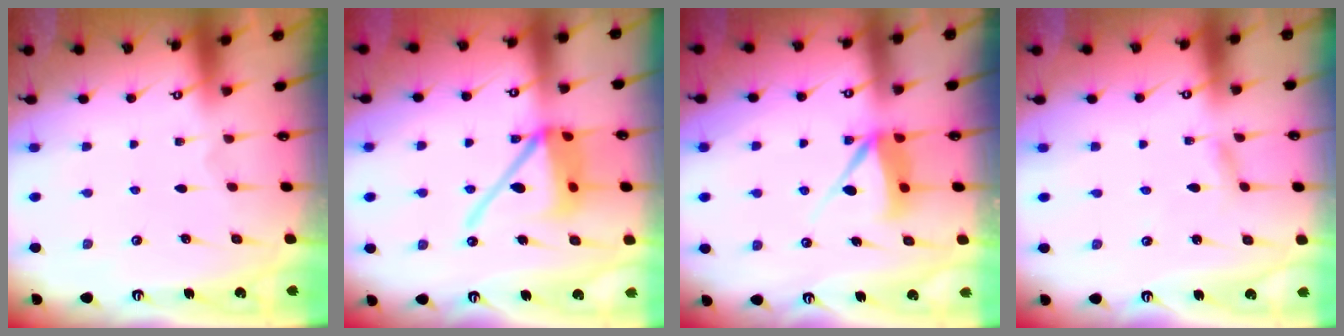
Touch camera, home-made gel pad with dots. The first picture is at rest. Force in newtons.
{"total": 15.5, "press": 15.4, "slide": 1.8}
{"total": 8.4, "press": 8.3, "slide": 0.9}
{"total": 2.3, "press": 2.3, "slide": 0.2}